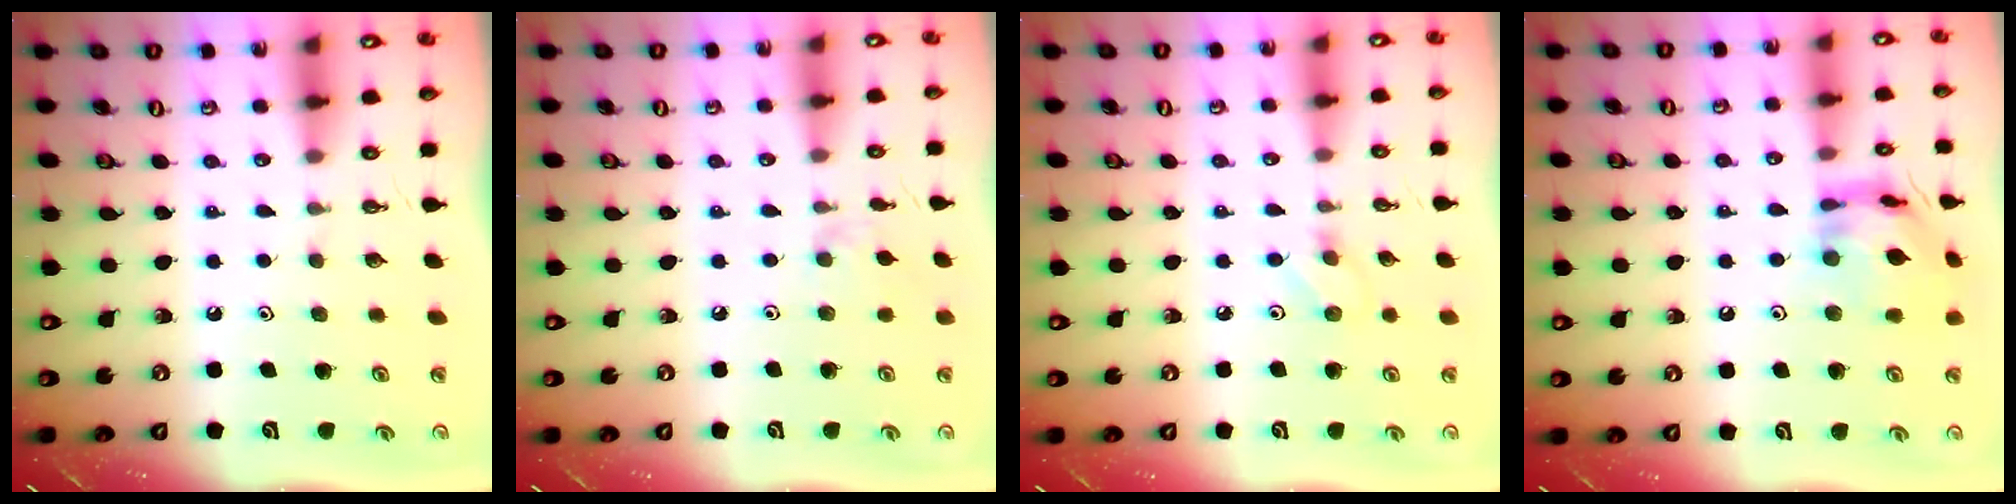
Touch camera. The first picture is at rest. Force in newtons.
{"total": 2.6, "press": 2.6, "slide": 0.5}
{"total": 5.0, "press": 4.9, "slide": 0.6}
{"total": 13.1, "press": 13.1, "slide": 0.8}